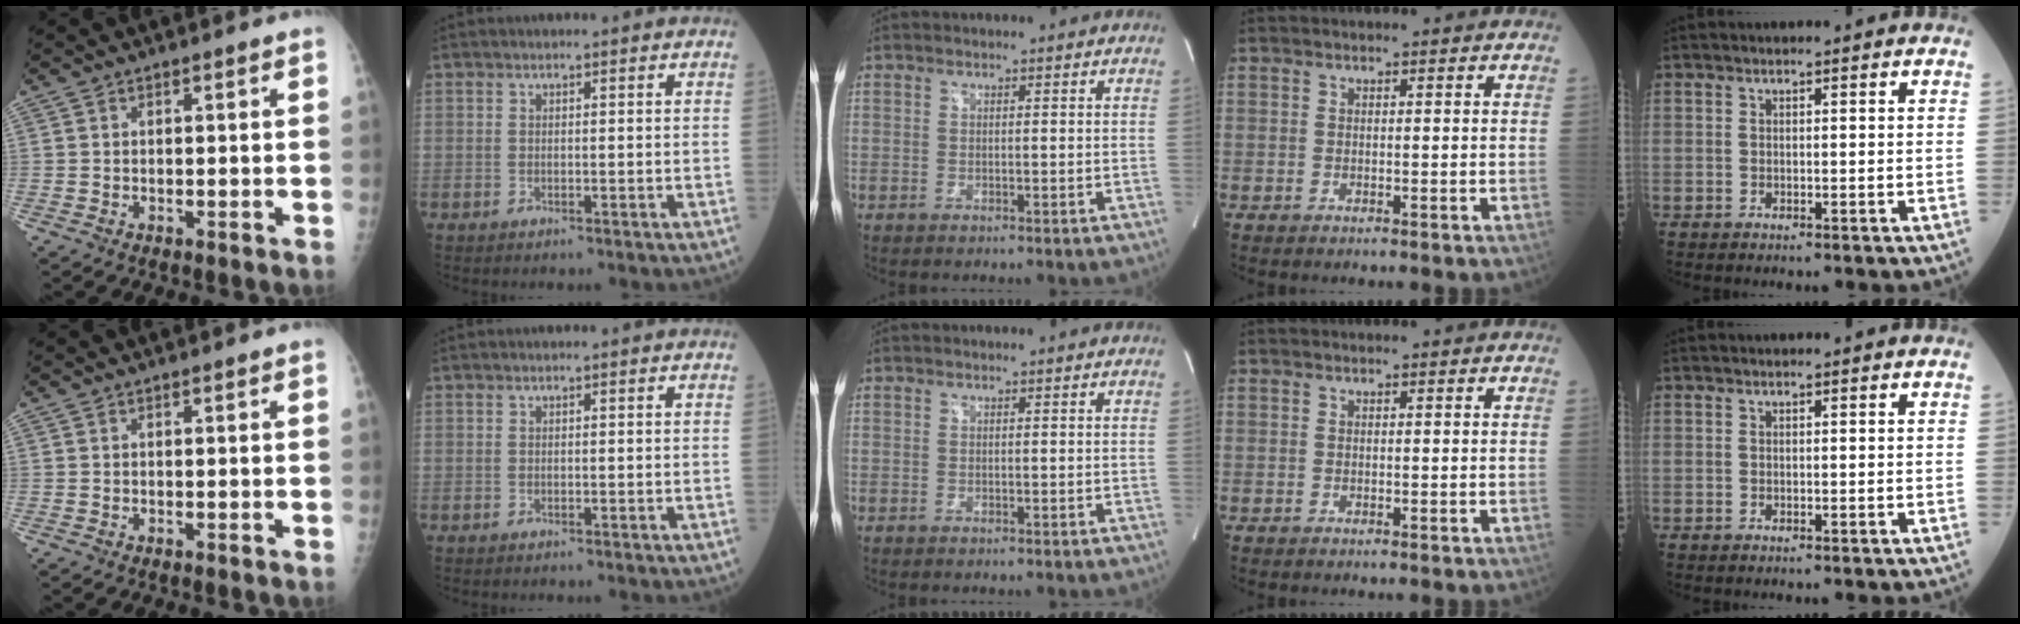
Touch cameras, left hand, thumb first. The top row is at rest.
{}